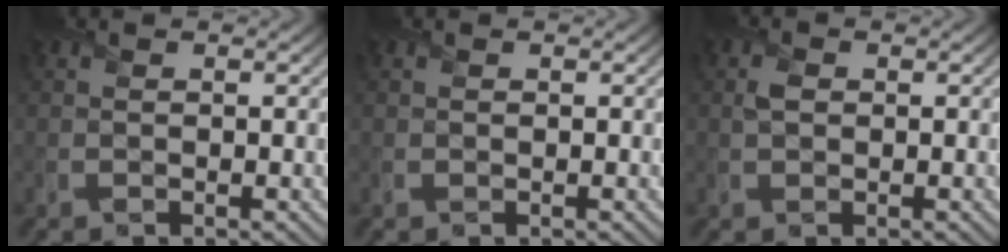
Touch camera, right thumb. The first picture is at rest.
{"total": 0.0}
{"total": 1.4, "force": [0.2, 1.1, 0.8], "torque": [-0.022, 0.000, 0.001]}